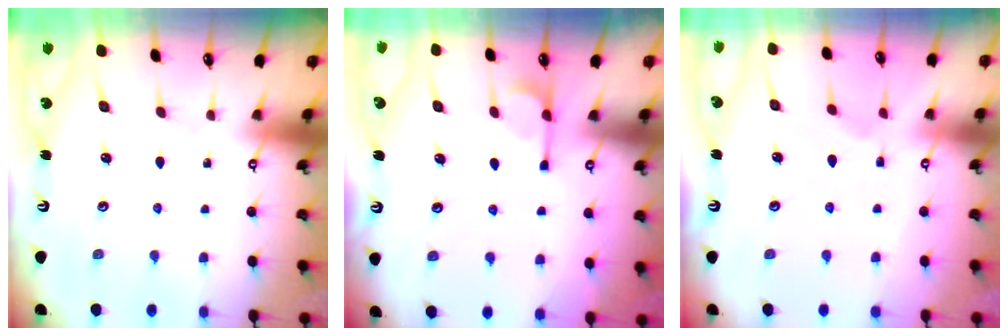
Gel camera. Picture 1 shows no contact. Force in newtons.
{"total": 1.2, "press": 0.3, "slide": 1.1}
{"total": 6.3, "press": 6.1, "slide": 1.4}